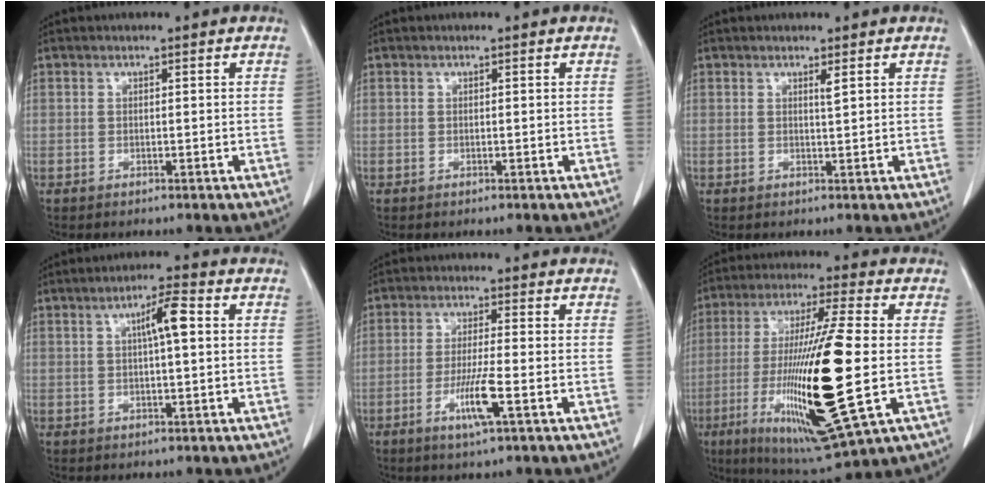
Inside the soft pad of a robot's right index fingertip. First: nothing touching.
{"total": 0.0}
{"total": 0.9, "force": [0.6, -0.2, 0.6], "torque": [-0.010, -0.002, 0.014]}
{"total": 4.9, "force": [1.0, 0.4, 4.8], "torque": [-0.083, 0.010, 0.015]}
{"total": 6.2, "force": [-2.4, -0.1, 5.7], "torque": [-0.104, -0.011, -0.043]}
{"total": 22.4, "force": [-4.5, 1.6, 21.9], "torque": [-0.443, -0.034, -0.074]}